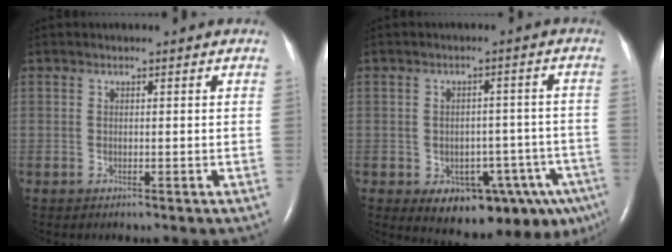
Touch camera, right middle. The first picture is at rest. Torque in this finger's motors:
{"motor_torque": [0.82, -0.68, 0.16, 0.11]}